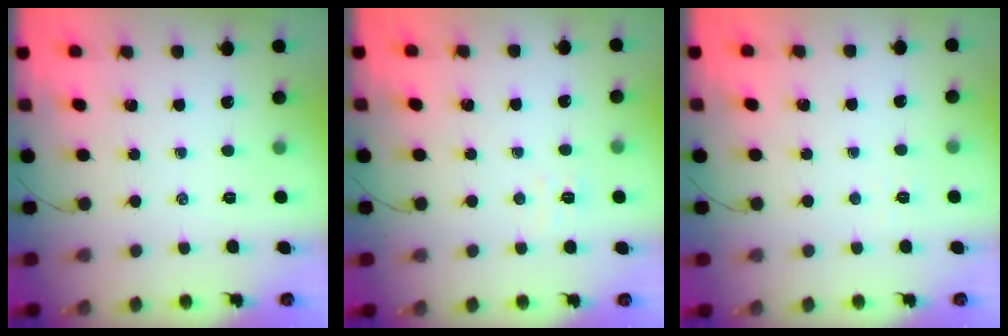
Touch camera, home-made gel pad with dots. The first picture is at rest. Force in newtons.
{"total": 2.7, "press": 2.5, "slide": 0.8}
{"total": 2.4, "press": 2.3, "slide": 0.7}